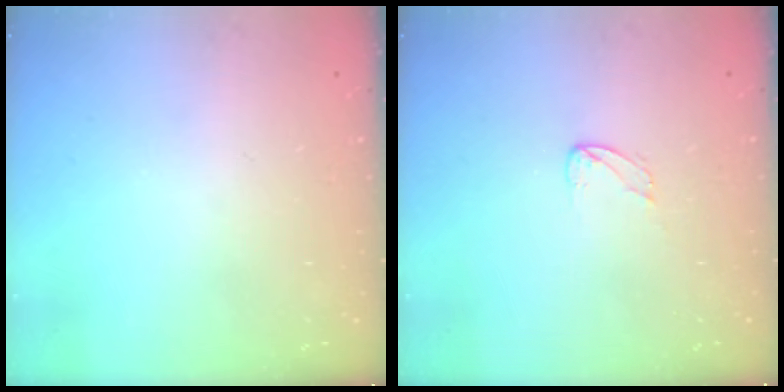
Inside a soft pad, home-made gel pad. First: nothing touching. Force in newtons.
{"total": 2.4, "press": 2.4, "slide": 0.1}